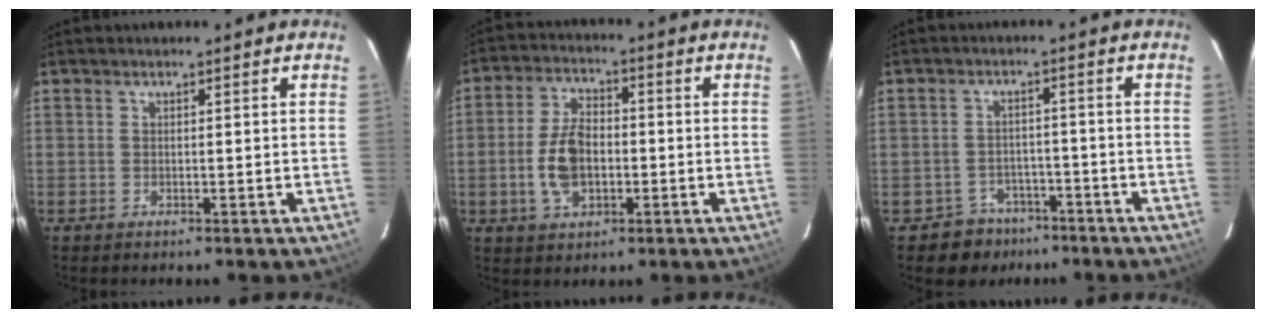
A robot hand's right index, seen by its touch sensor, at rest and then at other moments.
{"total": 9.2, "force": [-1.7, 5.5, 7.2], "torque": [-0.144, 0.013, -0.024]}
{"total": 5.9, "force": [-3.9, 4.4, -0.3], "torque": [-0.005, 0.032, -0.055]}